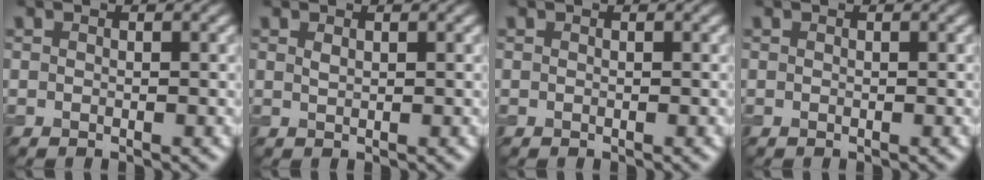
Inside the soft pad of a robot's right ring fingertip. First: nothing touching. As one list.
[{"total": 0.6, "force": [0.4, 0.2, 0.4], "torque": [-0.010, 0.000, 0.010]}, {"total": 0.0}, {"total": 0.0}]